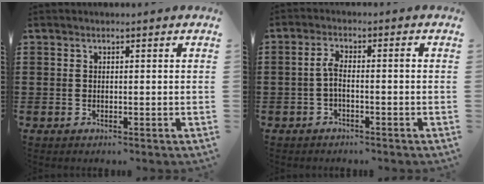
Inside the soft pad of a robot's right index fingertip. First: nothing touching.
{"total": 2.9, "force": [-0.7, 0.7, 2.8], "torque": [-0.059, 0.003, -0.018]}